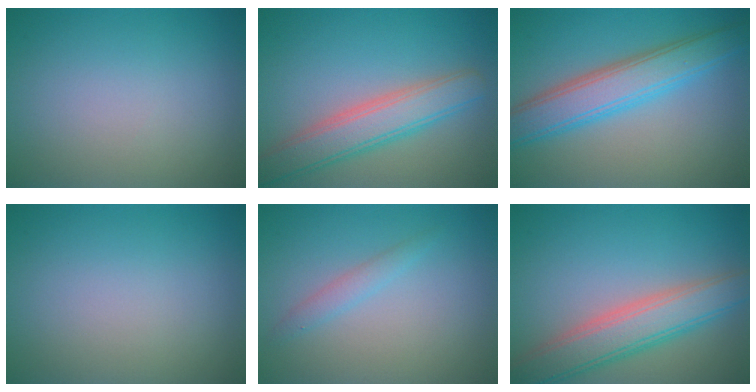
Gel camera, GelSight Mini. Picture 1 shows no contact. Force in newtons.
{"total": 5.1, "press": 5.1, "slide": 0.6}
{"total": 5.8, "press": 5.8, "slide": 0.1}
{"total": 0.0}
{"total": 1.4, "press": 1.4, "slide": 0.1}
{"total": 6.0, "press": 6.0, "slide": 0.4}